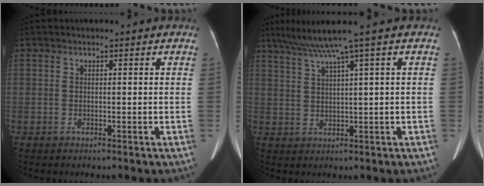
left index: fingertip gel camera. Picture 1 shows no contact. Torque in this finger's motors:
{"motor_torque": [-0.03, -0.64, 0.12, 0.08]}